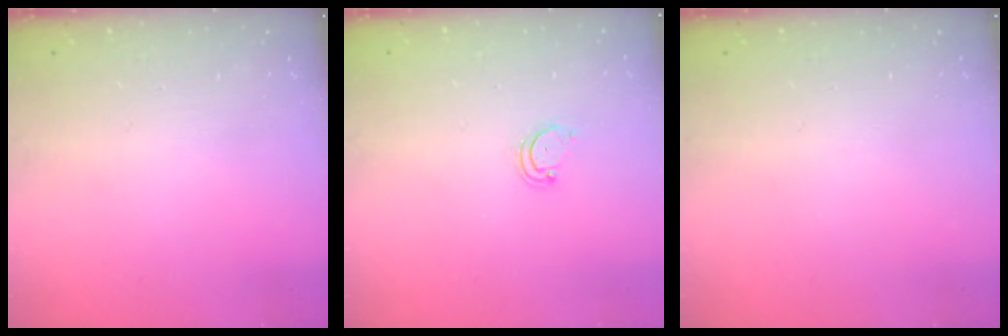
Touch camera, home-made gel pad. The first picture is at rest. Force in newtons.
{"total": 2.2, "press": 2.2, "slide": 0.2}
{"total": 0.0}